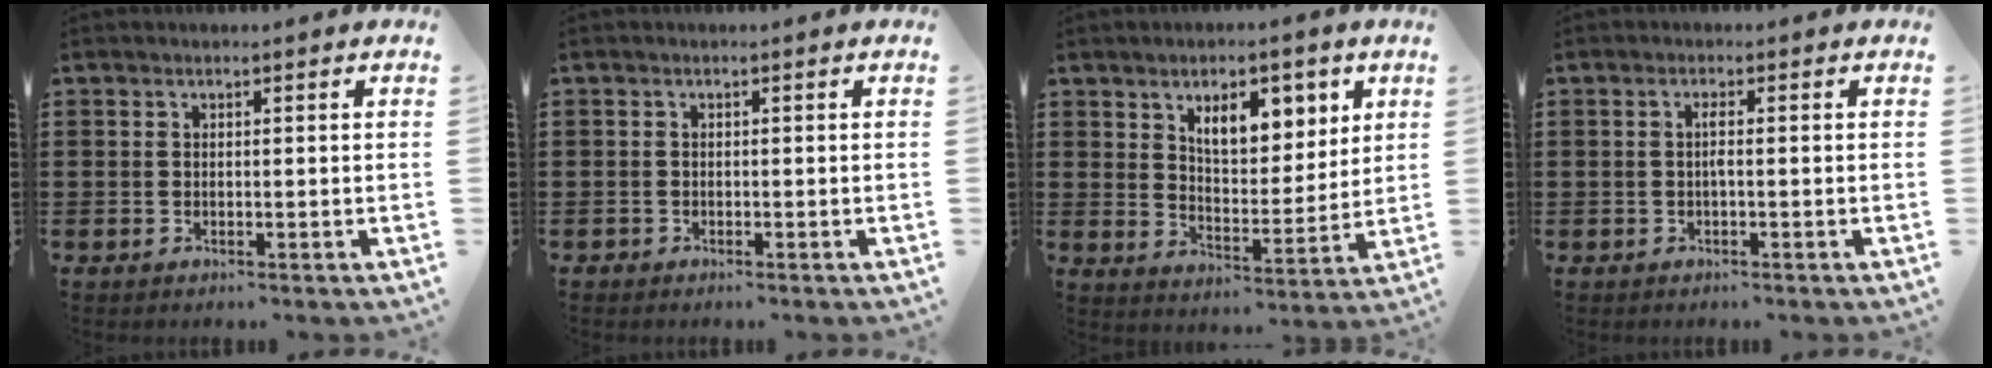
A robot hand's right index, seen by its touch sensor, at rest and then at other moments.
{"total": 0.8, "force": [-0.6, 0.5, -0.1], "torque": [0.000, 0.004, -0.015]}
{"total": 7.9, "force": [4.3, 3.9, 5.4], "torque": [-0.091, -0.003, 0.069]}
{"total": 1.4, "force": [-0.3, 0.1, 1.4], "torque": [-0.034, -0.004, -0.008]}